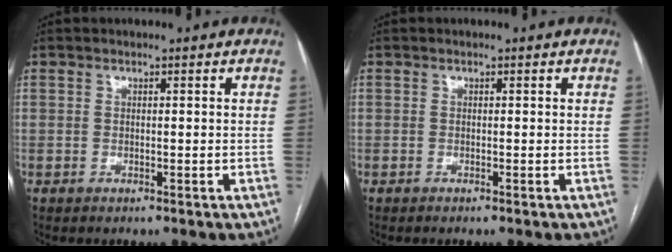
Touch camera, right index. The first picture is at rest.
{"total": 0.0}